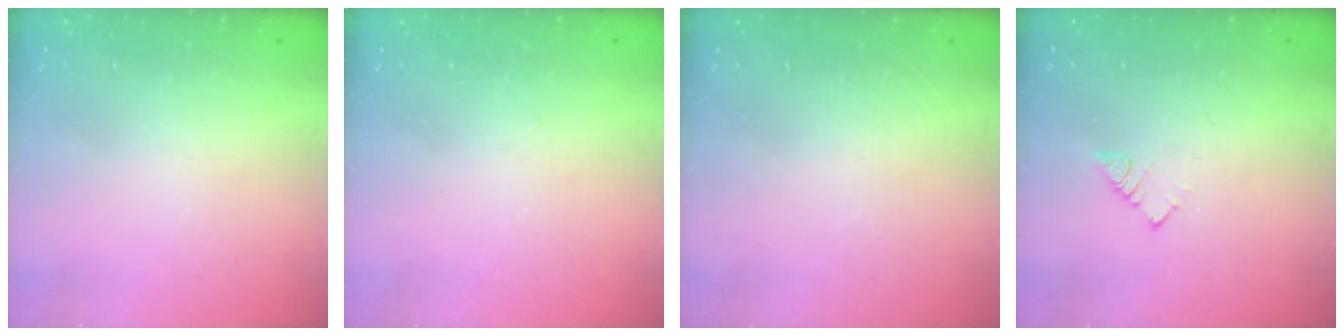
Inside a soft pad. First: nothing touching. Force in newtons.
{"total": 3.1, "press": 3.1, "slide": 0.5}
{"total": 1.9, "press": 1.9, "slide": 0.1}
{"total": 2.9, "press": 2.9, "slide": 0.5}